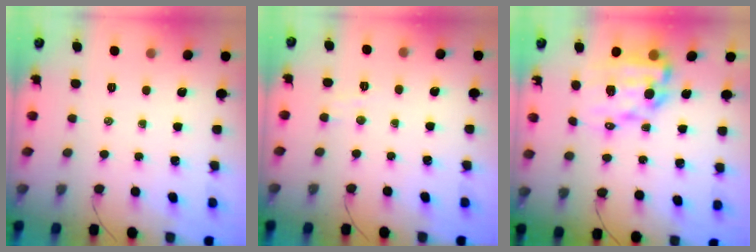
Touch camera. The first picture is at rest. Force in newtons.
{"total": 2.4, "press": 2.3, "slide": 0.6}
{"total": 12.6, "press": 12.2, "slide": 3.3}